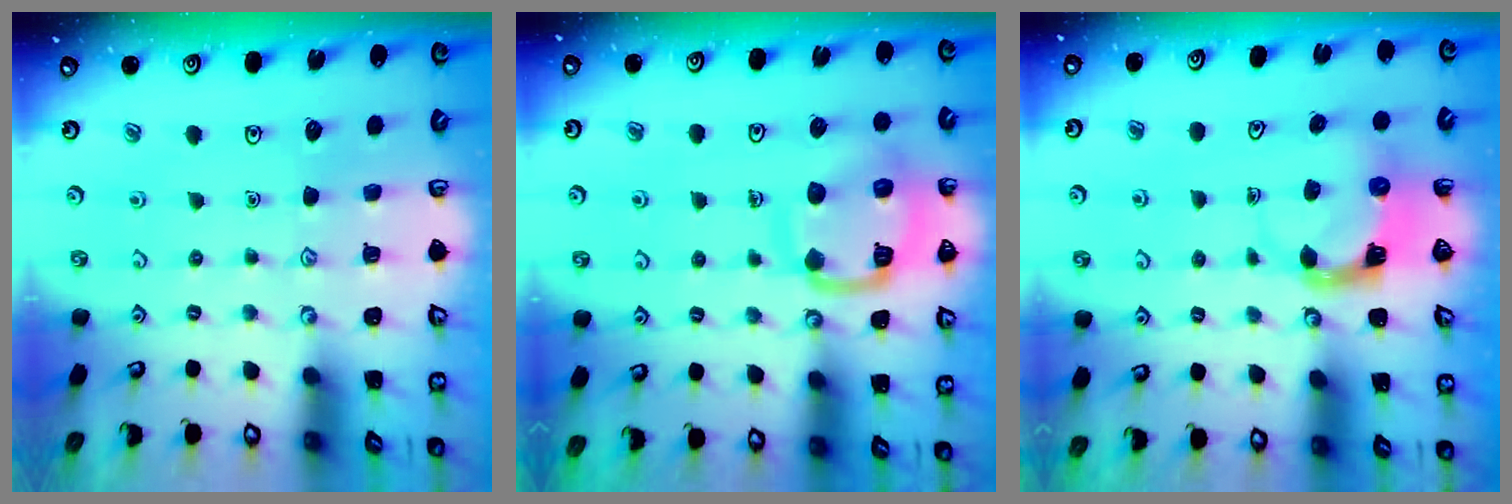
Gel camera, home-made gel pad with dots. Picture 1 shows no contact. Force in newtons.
{"total": 13.4, "press": 13.4, "slide": 1.4}
{"total": 3.7, "press": 3.7, "slide": 0.6}